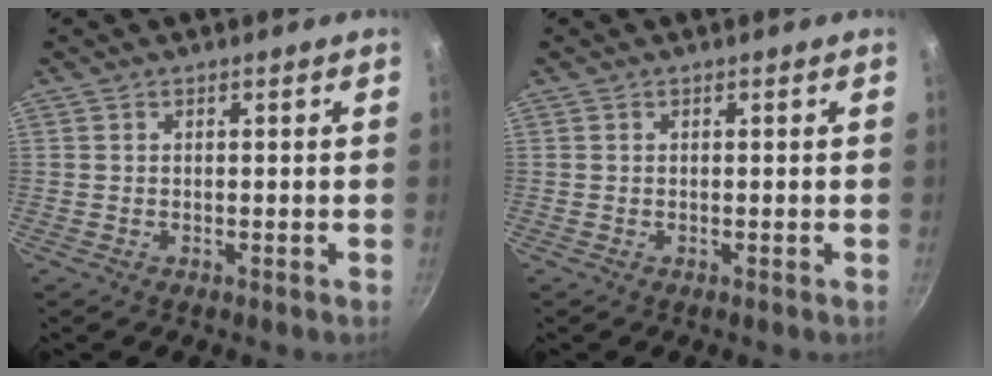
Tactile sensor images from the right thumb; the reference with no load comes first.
{"total": 0.0}